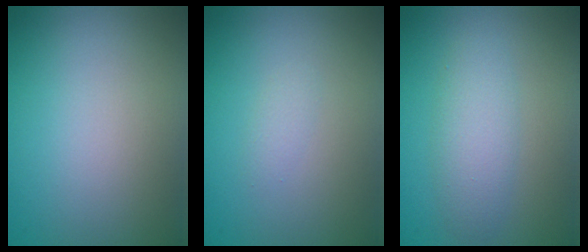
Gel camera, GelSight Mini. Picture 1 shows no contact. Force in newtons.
{"total": 0.8, "press": 0.8, "slide": 0.1}
{"total": 2.9, "press": 2.9, "slide": 0.1}